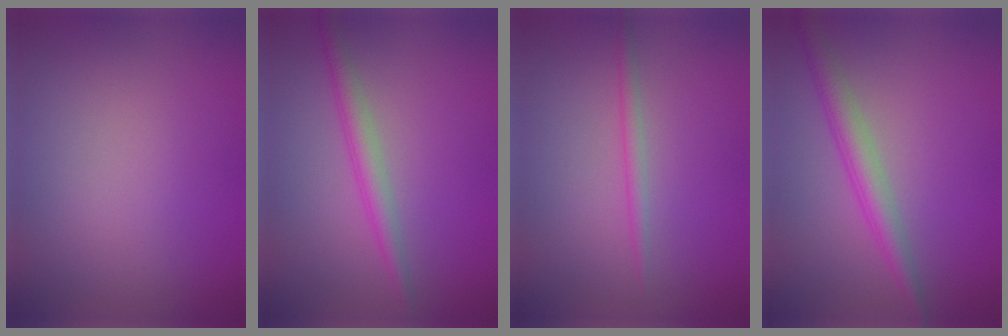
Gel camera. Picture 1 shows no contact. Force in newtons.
{"total": 2.5, "press": 2.5, "slide": 0.1}
{"total": 1.2, "press": 1.2, "slide": 0.1}
{"total": 3.3, "press": 3.3, "slide": 0.0}